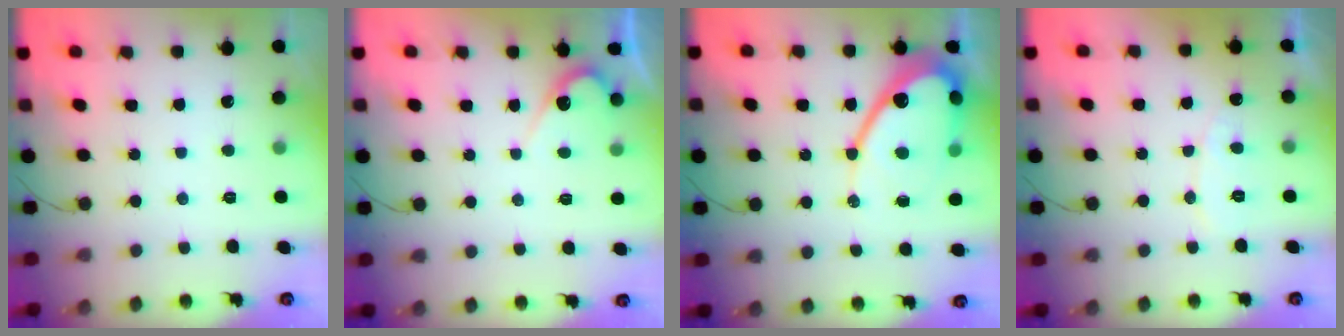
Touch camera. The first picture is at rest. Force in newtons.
{"total": 4.8, "press": 4.7, "slide": 0.3}
{"total": 16.3, "press": 16.3, "slide": 1.5}
{"total": 5.7, "press": 5.7, "slide": 0.3}